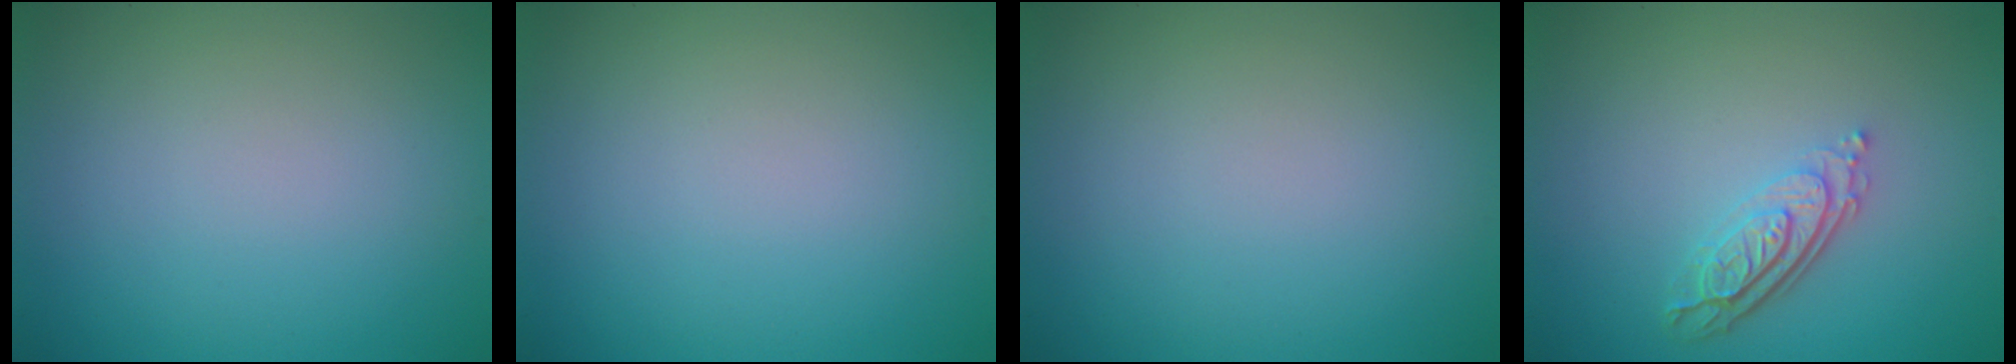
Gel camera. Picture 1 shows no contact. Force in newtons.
{"total": 0.0}
{"total": 0.0}
{"total": 3.6, "press": 2.6, "slide": 2.5}